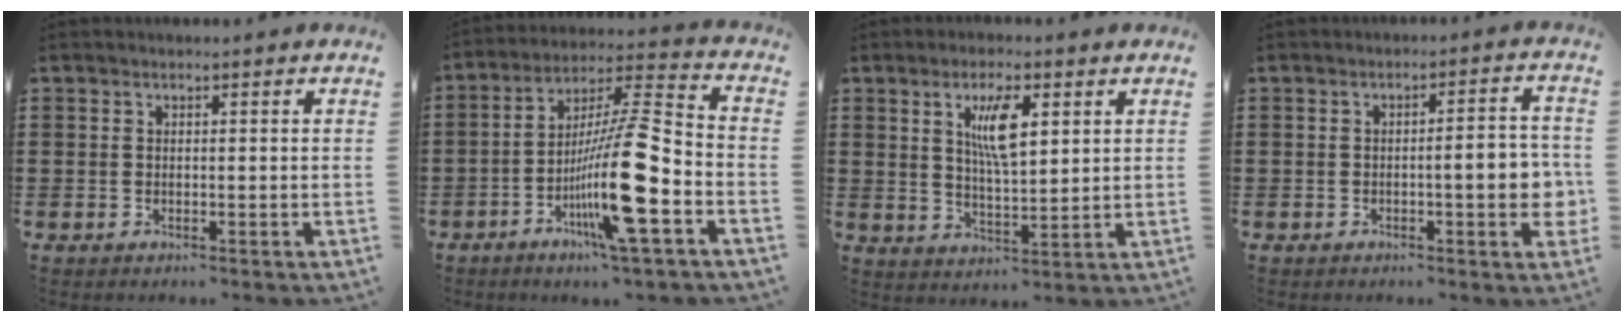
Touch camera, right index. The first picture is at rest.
{"total": 16.2, "force": [-6.2, 1.7, 14.9], "torque": [-0.286, -0.003, -0.109]}
{"total": 6.8, "force": [2.6, 2.2, 5.9], "torque": [-0.107, 0.000, 0.039]}
{"total": 6.6, "force": [-0.9, 1.4, 6.4], "torque": [-0.082, -0.006, -0.020]}